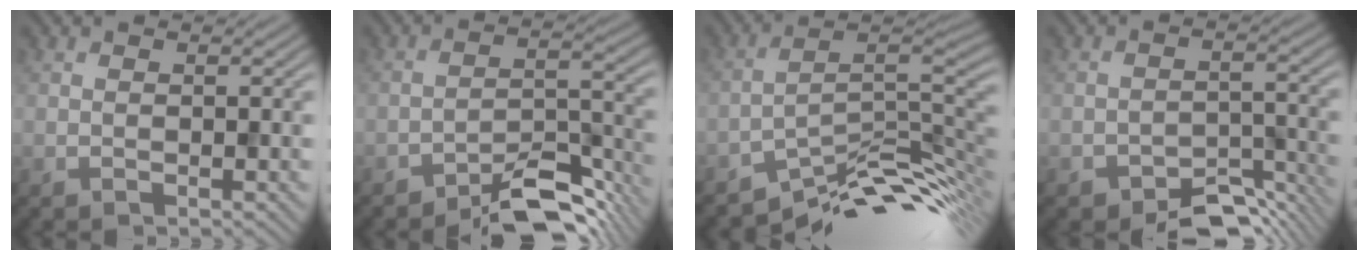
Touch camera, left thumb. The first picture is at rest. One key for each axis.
{"total": 7.7, "fx": -6.1, "fy": 2.3, "fz": 4.2, "tx": -0.057, "ty": 0.010, "tz": -0.108}
{"total": 11.3, "fx": -8.0, "fy": 3.5, "fz": 7.1, "tx": -0.102, "ty": -0.001, "tz": -0.143}
{"total": 6.4, "fx": -5.0, "fy": 2.7, "fz": 3.0, "tx": -0.038, "ty": -0.008, "tz": -0.080}